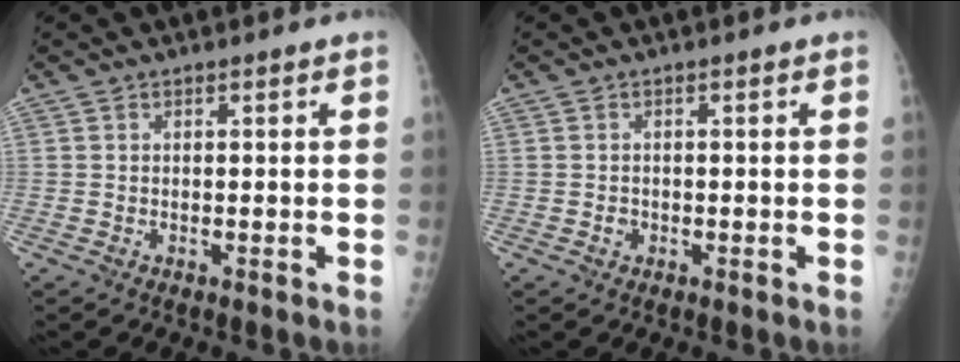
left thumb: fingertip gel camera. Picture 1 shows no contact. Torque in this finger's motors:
{"motor_torque": [-0.09, 0.01, 0.03, 0.00, -0.02]}